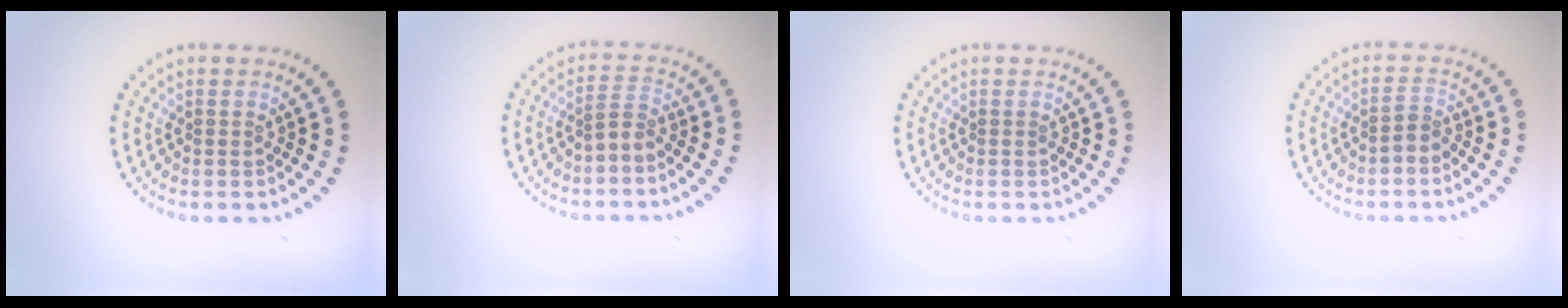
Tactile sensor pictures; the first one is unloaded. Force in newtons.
{"total": 1.9, "press": 1.2, "slide": 1.4}
{"total": 0.0}
{"total": 1.7, "press": 1.2, "slide": 1.1}